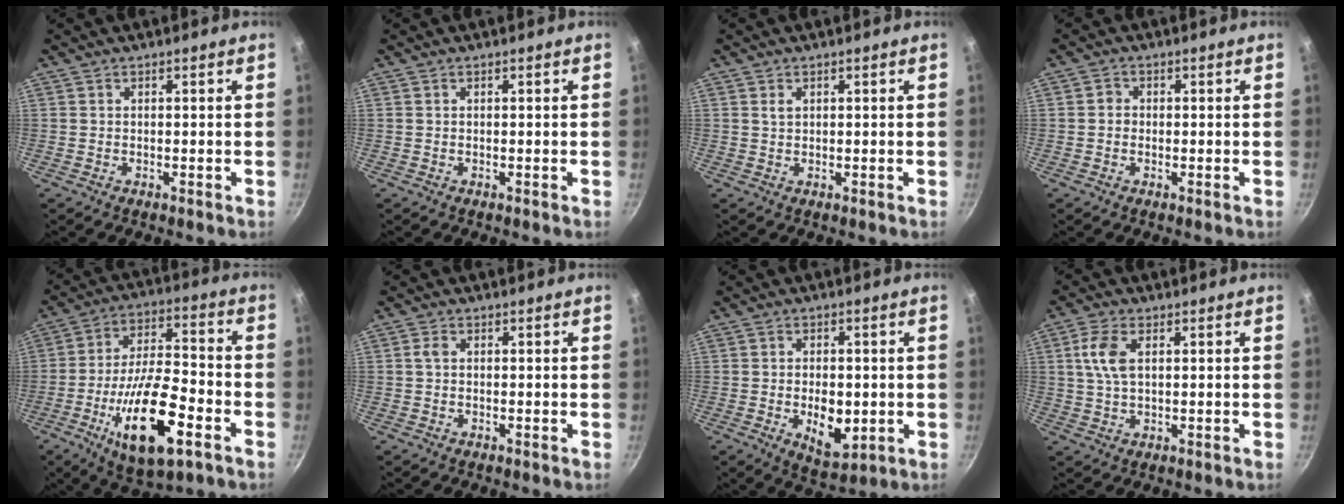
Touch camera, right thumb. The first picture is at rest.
{"total": 0.0}
{"total": 1.2, "force": [0.5, 0.8, 0.8], "torque": [-0.011, 0.000, 0.010]}
{"total": 1.7, "force": [-0.1, 1.6, 0.6], "torque": [-0.005, 0.006, -0.005]}
{"total": 19.6, "force": [-7.7, 7.5, 16.4], "torque": [-0.281, 0.029, -0.132]}
{"total": 1.4, "force": [0.1, 1.0, 0.9], "torque": [-0.016, 0.004, 0.001]}
{"total": 8.7, "force": [-1.5, 5.0, 7.0], "torque": [-0.086, -0.009, -0.011]}
{"total": 6.2, "force": [1.6, 3.2, 5.0], "torque": [-0.104, 0.003, 0.031]}